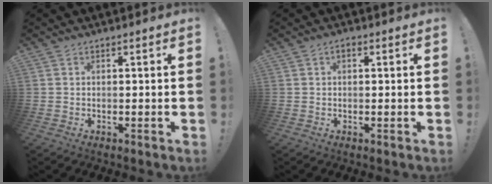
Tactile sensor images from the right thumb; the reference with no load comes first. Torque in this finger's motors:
{"motor_torque": [0.08, 0.56, 0.25, 0.25, -0.04]}